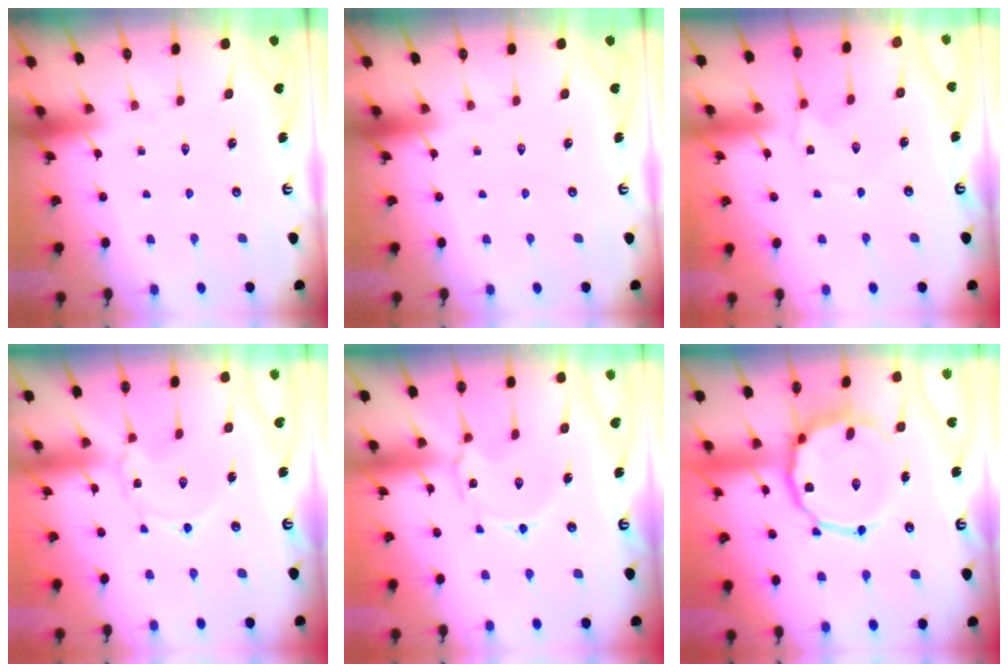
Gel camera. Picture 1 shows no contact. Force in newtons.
{"total": 0.0}
{"total": 1.9, "press": 1.9, "slide": 0.4}
{"total": 0.9, "press": 0.9, "slide": 0.2}
{"total": 3.9, "press": 3.9, "slide": 0.4}
{"total": 12.9, "press": 12.8, "slide": 1.6}